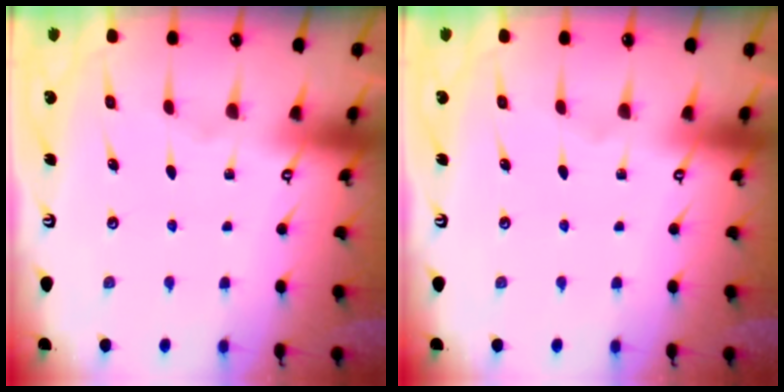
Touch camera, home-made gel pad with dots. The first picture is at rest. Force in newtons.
{"total": 0.0}